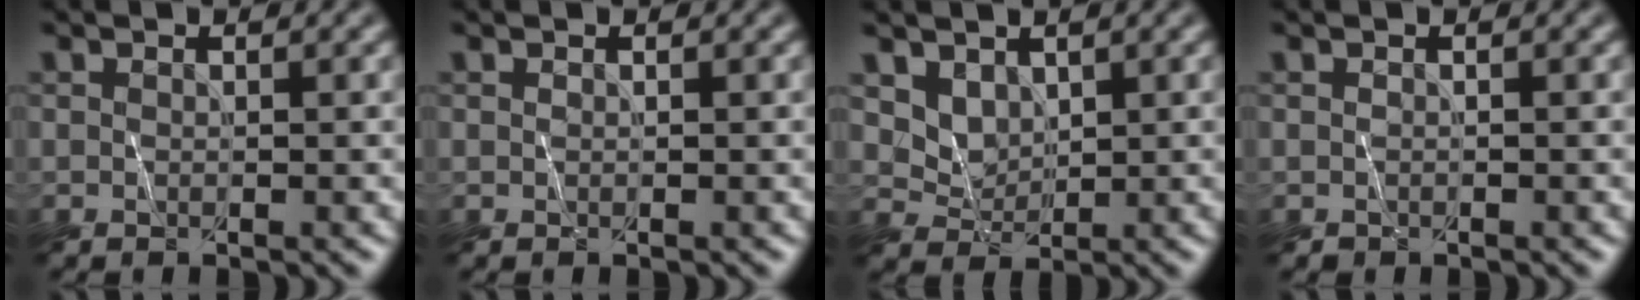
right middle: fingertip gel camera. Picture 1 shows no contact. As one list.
[{"total": 0.0}, {"total": 2.1, "force": [1.7, 1.2, 0.1], "torque": [-0.011, -0.013, 0.041]}, {"total": 0.9, "force": [-0.4, 0.7, 0.5], "torque": [-0.008, -0.004, -0.008]}]